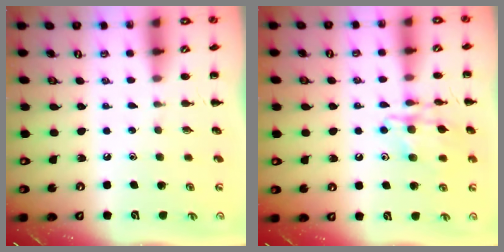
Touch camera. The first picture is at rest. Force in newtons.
{"total": 14.0, "press": 14.0, "slide": 1.1}